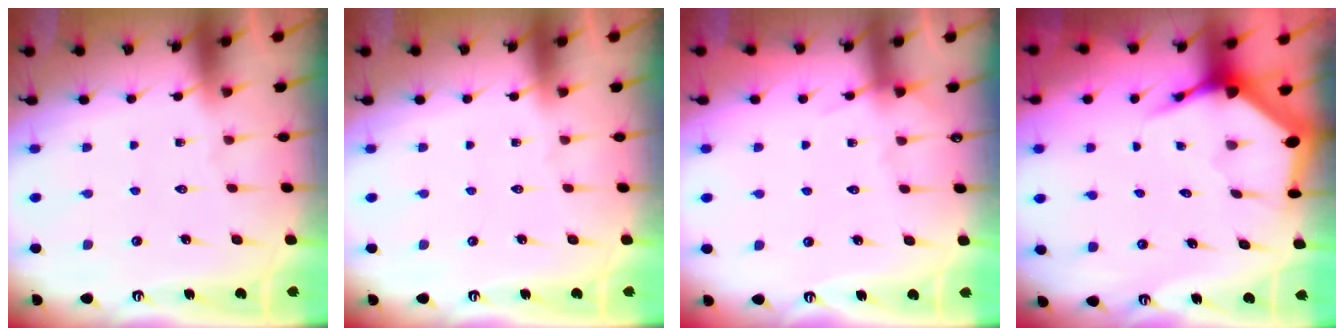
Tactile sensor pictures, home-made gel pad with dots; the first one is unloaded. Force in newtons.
{"total": 0.0}
{"total": 4.0, "press": 4.0, "slide": 0.6}
{"total": 4.7, "press": 4.7, "slide": 0.5}